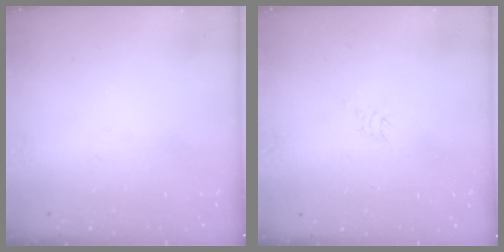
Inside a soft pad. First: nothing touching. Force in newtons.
{"total": 2.6, "press": 2.6, "slide": 0.2}